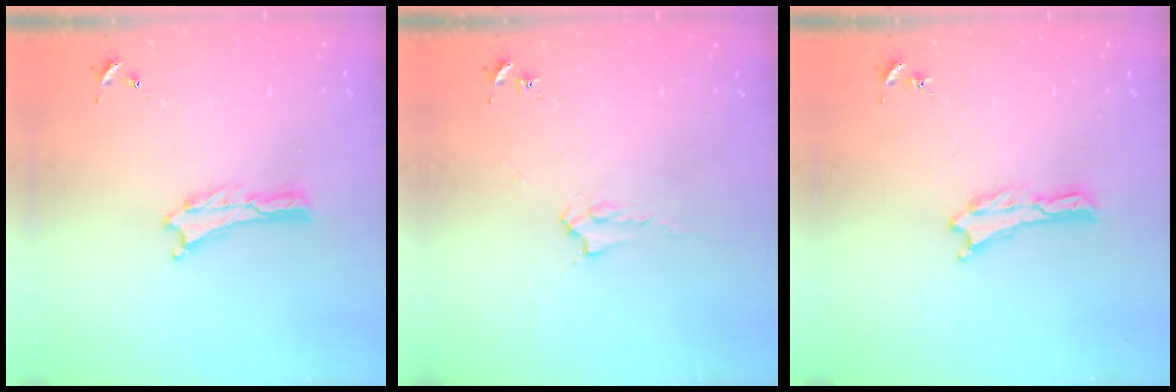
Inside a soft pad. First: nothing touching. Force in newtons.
{"total": 2.0, "press": 2.0, "slide": 0.2}
{"total": 0.0}